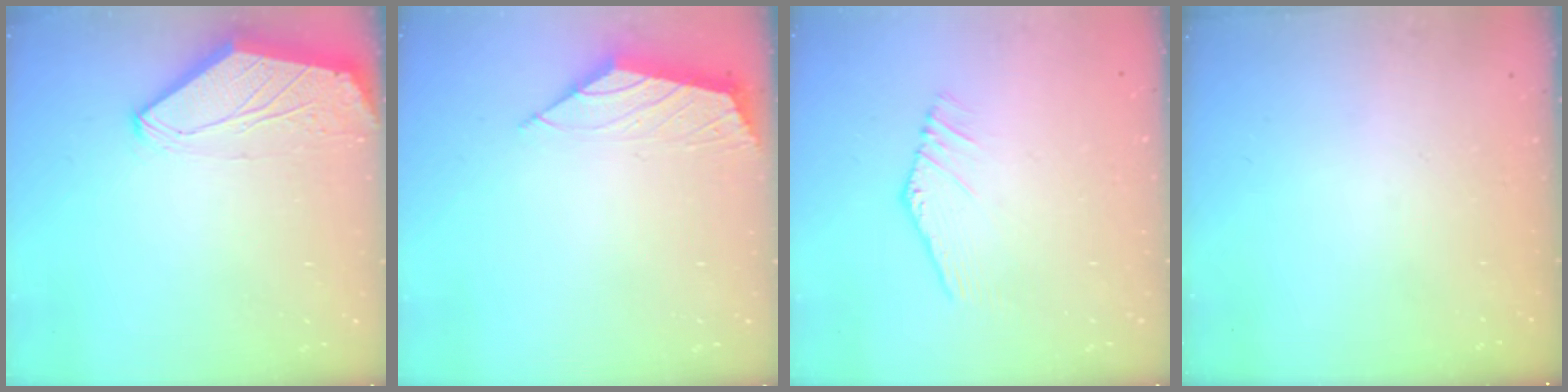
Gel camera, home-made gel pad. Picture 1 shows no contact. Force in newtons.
{"total": 2.2, "press": 2.1, "slide": 0.5}
{"total": 3.0, "press": 3.0, "slide": 0.0}
{"total": 0.0}